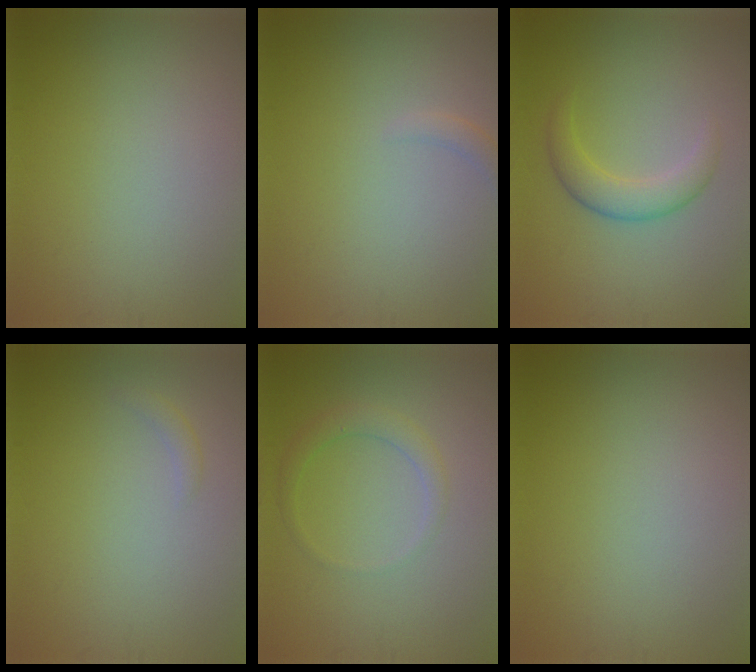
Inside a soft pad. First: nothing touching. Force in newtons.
{"total": 1.0, "press": 0.9, "slide": 0.2}
{"total": 2.8, "press": 2.8, "slide": 0.1}
{"total": 0.8, "press": 0.8, "slide": 0.1}
{"total": 1.8, "press": 1.8, "slide": 0.1}
{"total": 0.0}